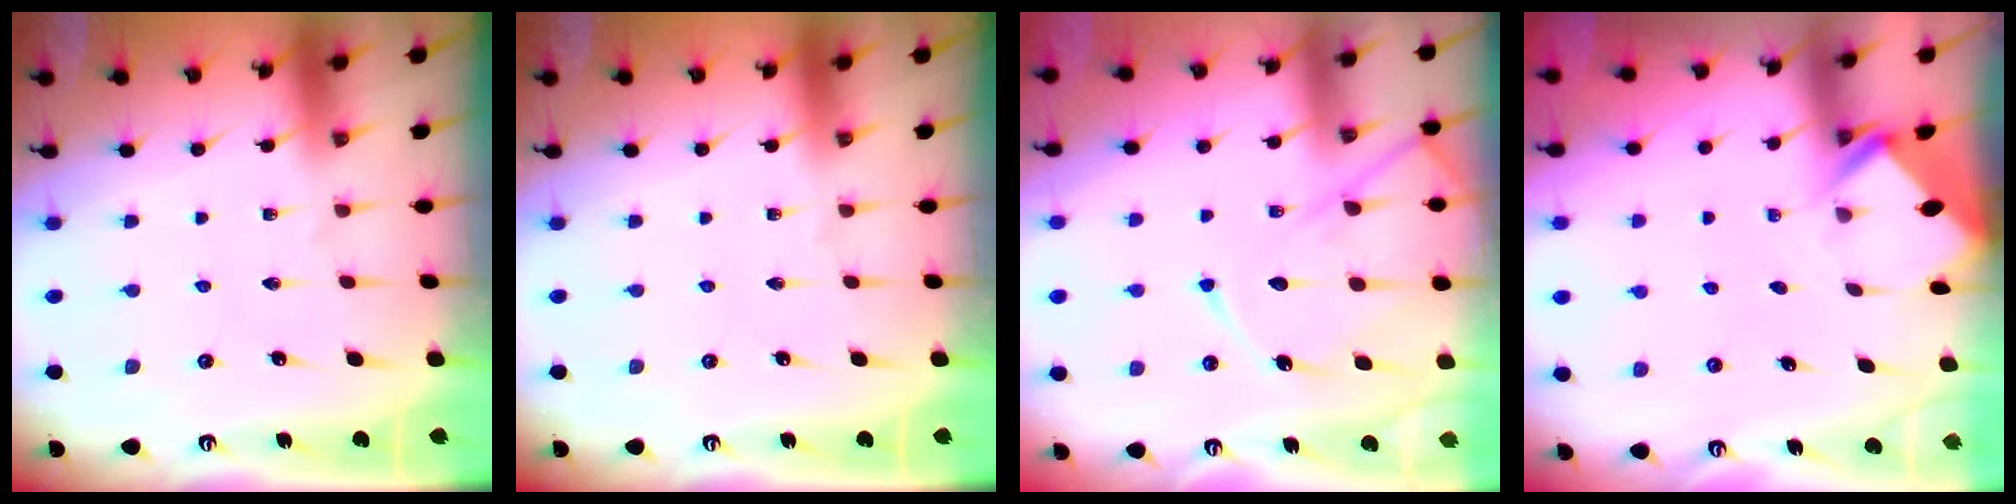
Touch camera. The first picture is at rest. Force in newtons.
{"total": 0.0}
{"total": 13.0, "press": 12.9, "slide": 1.3}
{"total": 2.6, "press": 2.6, "slide": 0.2}